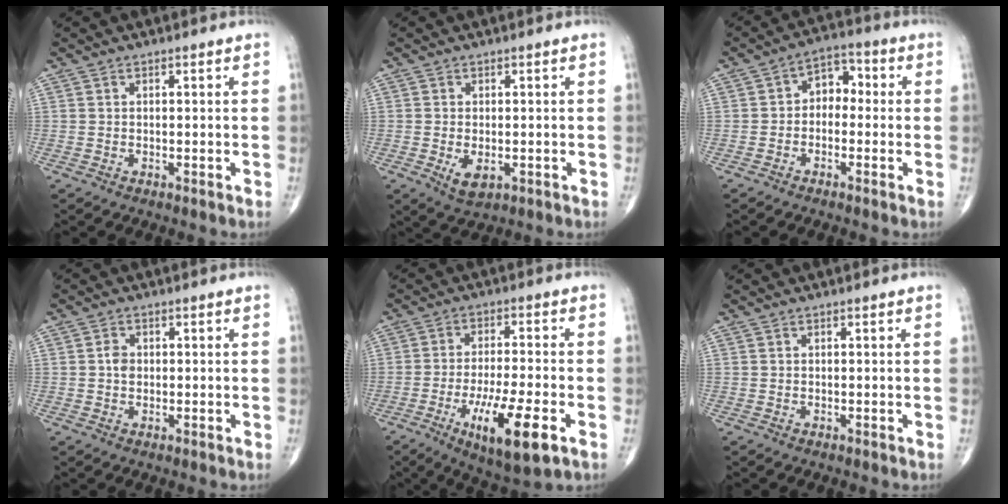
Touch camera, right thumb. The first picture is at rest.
{"total": 3.9, "force": [-1.0, 2.1, 3.1], "torque": [-0.050, -0.007, -0.008]}
{"total": 5.7, "force": [-0.5, 4.2, 3.9], "torque": [-0.032, 0.029, -0.026]}
{"total": 2.1, "force": [0.1, 1.7, 1.3], "torque": [-0.017, 0.005, 0.000]}
{"total": 13.6, "force": [-5.5, 3.3, 12.0], "torque": [-0.209, 0.001, -0.084]}
{"total": 0.0}